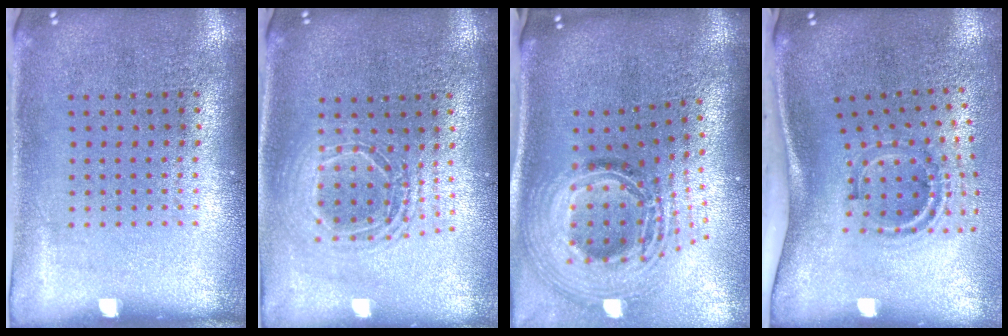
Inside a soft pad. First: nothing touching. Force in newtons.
{"total": 1.6, "press": 1.3, "slide": 0.8}
{"total": 2.5, "press": 1.8, "slide": 1.8}
{"total": 1.6, "press": 1.1, "slide": 1.1}